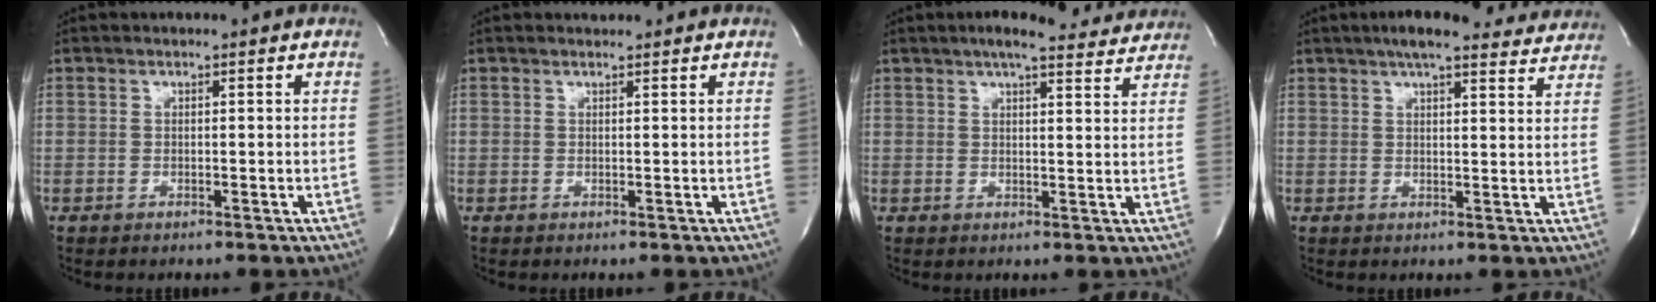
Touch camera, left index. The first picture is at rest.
{"total": 0.7, "force": [0.7, 0.1, -0.1], "torque": [-0.011, 0.001, 0.012]}
{"total": 11.6, "force": [10.3, 2.1, 4.8], "torque": [-0.059, 0.014, 0.119]}
{"total": 16.0, "force": [14.3, 3.1, 6.5], "torque": [-0.080, 0.028, 0.176]}